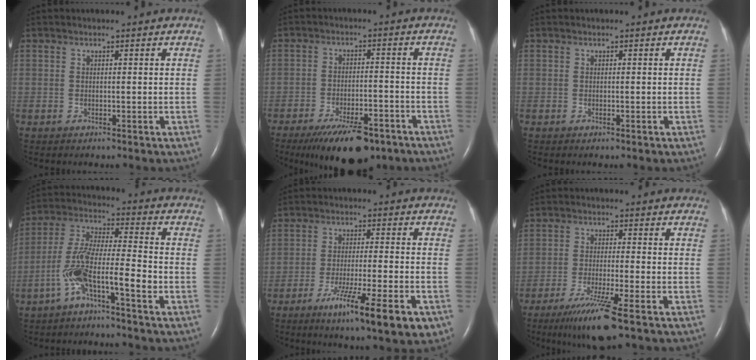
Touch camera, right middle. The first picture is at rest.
{"total": 11.9, "force": [-8.4, 4.0, 7.5], "torque": [-0.121, -0.011, -0.132]}
{"total": 0.0}
{"total": 9.6, "force": [-4.7, 1.0, 8.3], "torque": [-0.178, 0.021, -0.093]}
{"total": 12.2, "force": [-6.5, 0.6, 10.3], "torque": [-0.148, -0.025, -0.098]}
{"total": 8.3, "force": [-5.2, -0.6, 6.4], "torque": [-0.122, -0.027, -0.094]}